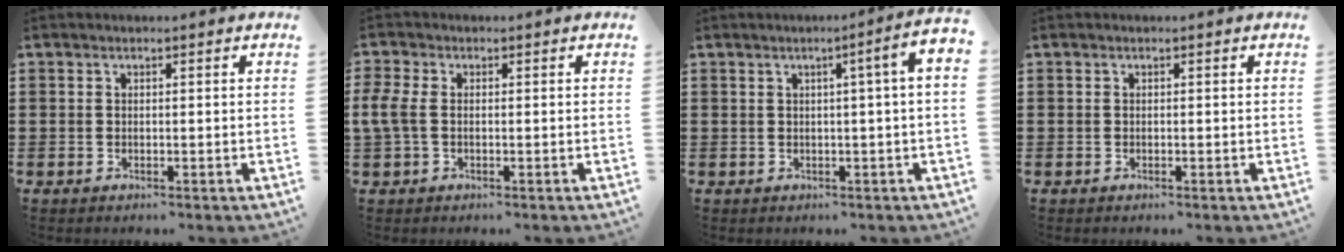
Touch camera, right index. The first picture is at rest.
{"total": 3.3, "force": [-0.4, 1.7, 2.8], "torque": [-0.083, -0.007, -0.017]}
{"total": 3.6, "force": [0.4, -0.4, 3.5], "torque": [-0.055, -0.009, 0.000]}
{"total": 0.0}